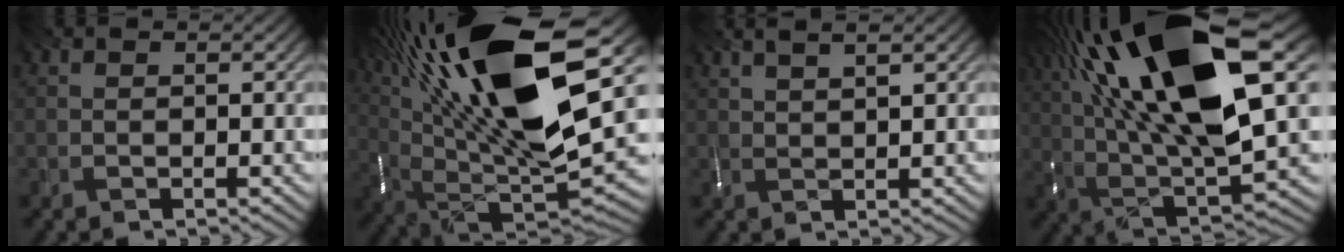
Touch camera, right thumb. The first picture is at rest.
{"total": 21.1, "force": [7.6, 8.4, 17.8], "torque": [-0.348, 0.036, 0.128]}
{"total": 3.1, "force": [2.1, 0.3, 2.3], "torque": [-0.037, 0.007, 0.034]}
{"total": 21.4, "force": [7.1, 7.5, 18.8], "torque": [-0.353, 0.054, 0.111]}